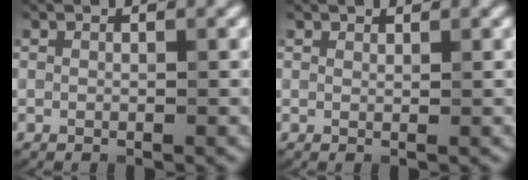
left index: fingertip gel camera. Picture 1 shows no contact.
{"total": 0.8, "force": [0.8, 0.2, 0.0], "torque": [0.000, -0.001, 0.013]}